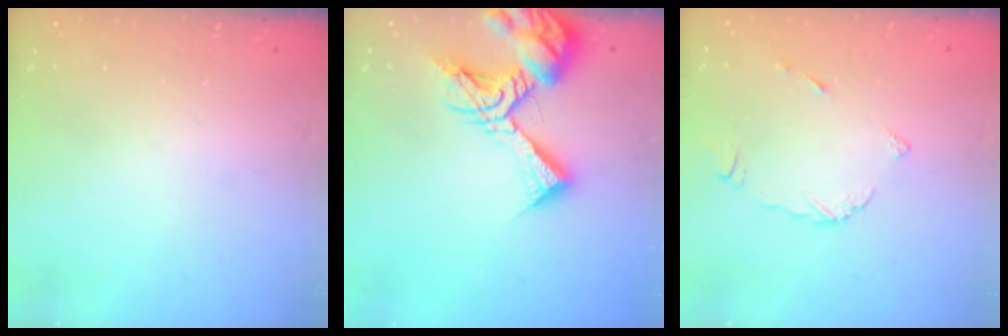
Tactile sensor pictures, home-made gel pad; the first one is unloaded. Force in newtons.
{"total": 14.0, "press": 14.0, "slide": 1.5}
{"total": 4.5, "press": 4.5, "slide": 0.5}